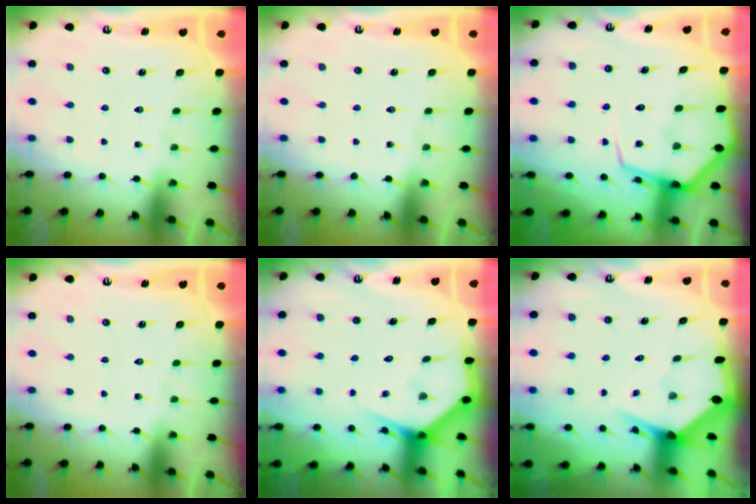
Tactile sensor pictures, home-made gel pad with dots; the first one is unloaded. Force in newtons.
{"total": 0.0}
{"total": 10.0, "press": 10.0, "slide": 1.1}
{"total": 0.0}
{"total": 3.6, "press": 3.6, "slide": 0.3}
{"total": 3.5, "press": 3.4, "slide": 0.5}